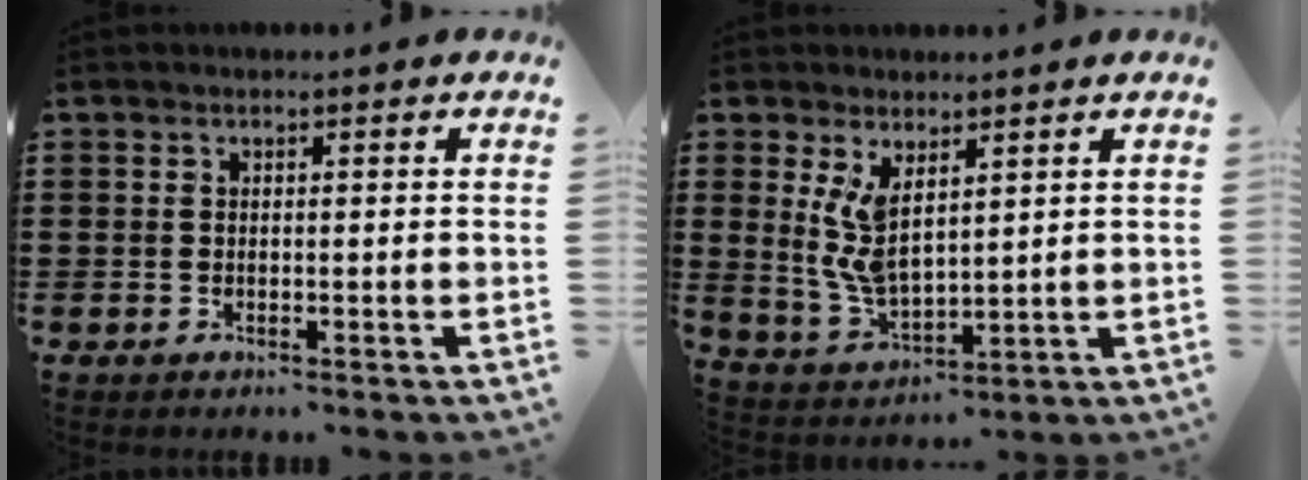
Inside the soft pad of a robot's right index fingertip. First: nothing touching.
{"total": 6.9, "force": [2.3, 3.4, 5.6], "torque": [-0.133, -0.009, 0.039]}